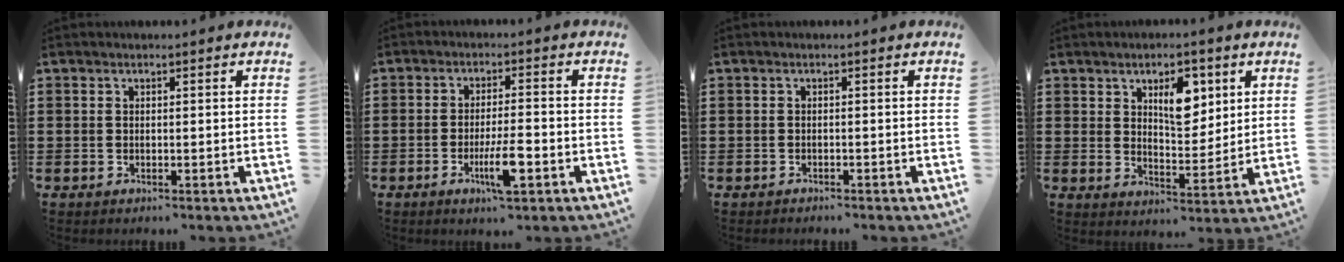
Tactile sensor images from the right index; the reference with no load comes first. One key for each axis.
{"total": 6.4, "fx": -2.4, "fy": 1.1, "fz": 5.8, "tx": -0.112, "ty": -0.014, "tz": -0.042}
{"total": 0.7, "fx": -0.6, "fy": 0.1, "fz": 0.1, "tx": -0.002, "ty": -0.001, "tz": -0.014}
{"total": 7.1, "fx": 3.1, "fy": 3.7, "fz": 5.2, "tx": -0.074, "ty": -0.004, "tz": 0.047}